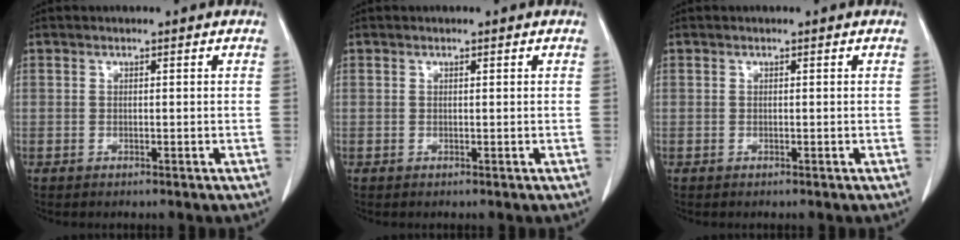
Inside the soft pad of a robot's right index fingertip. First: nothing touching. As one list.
[{"total": 0.0}, {"total": 0.0}]